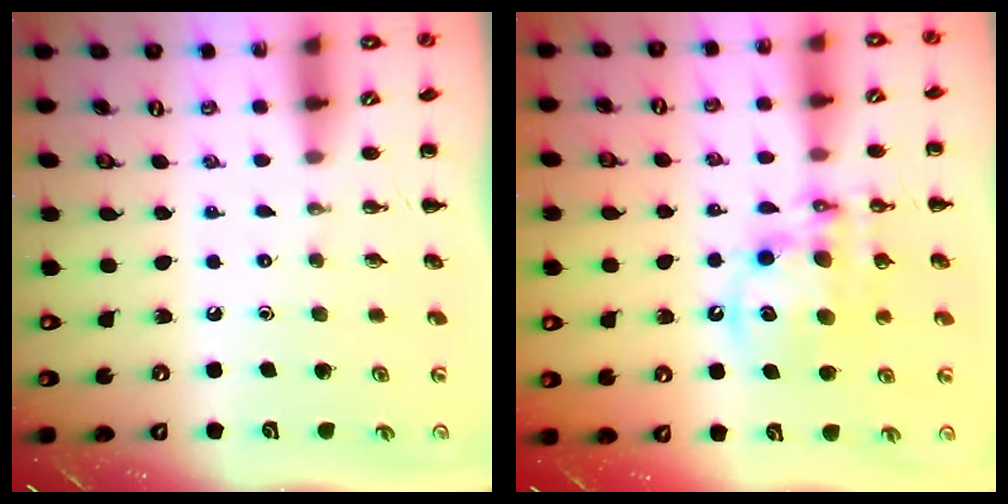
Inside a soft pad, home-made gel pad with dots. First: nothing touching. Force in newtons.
{"total": 13.2, "press": 12.8, "slide": 3.3}